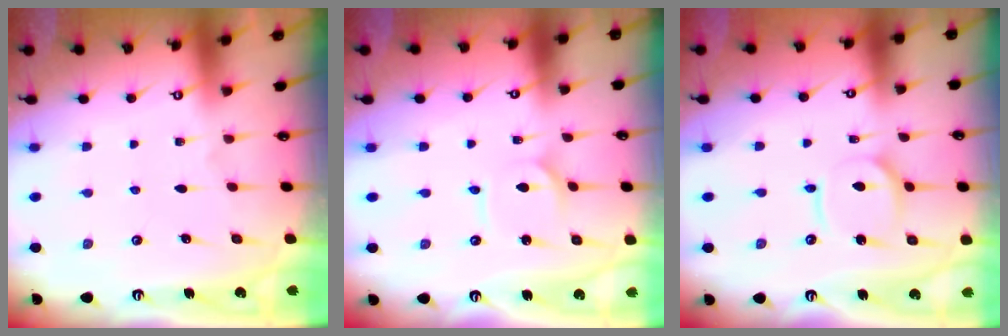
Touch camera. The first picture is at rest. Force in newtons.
{"total": 2.3, "press": 2.3, "slide": 0.3}
{"total": 7.4, "press": 7.4, "slide": 0.6}